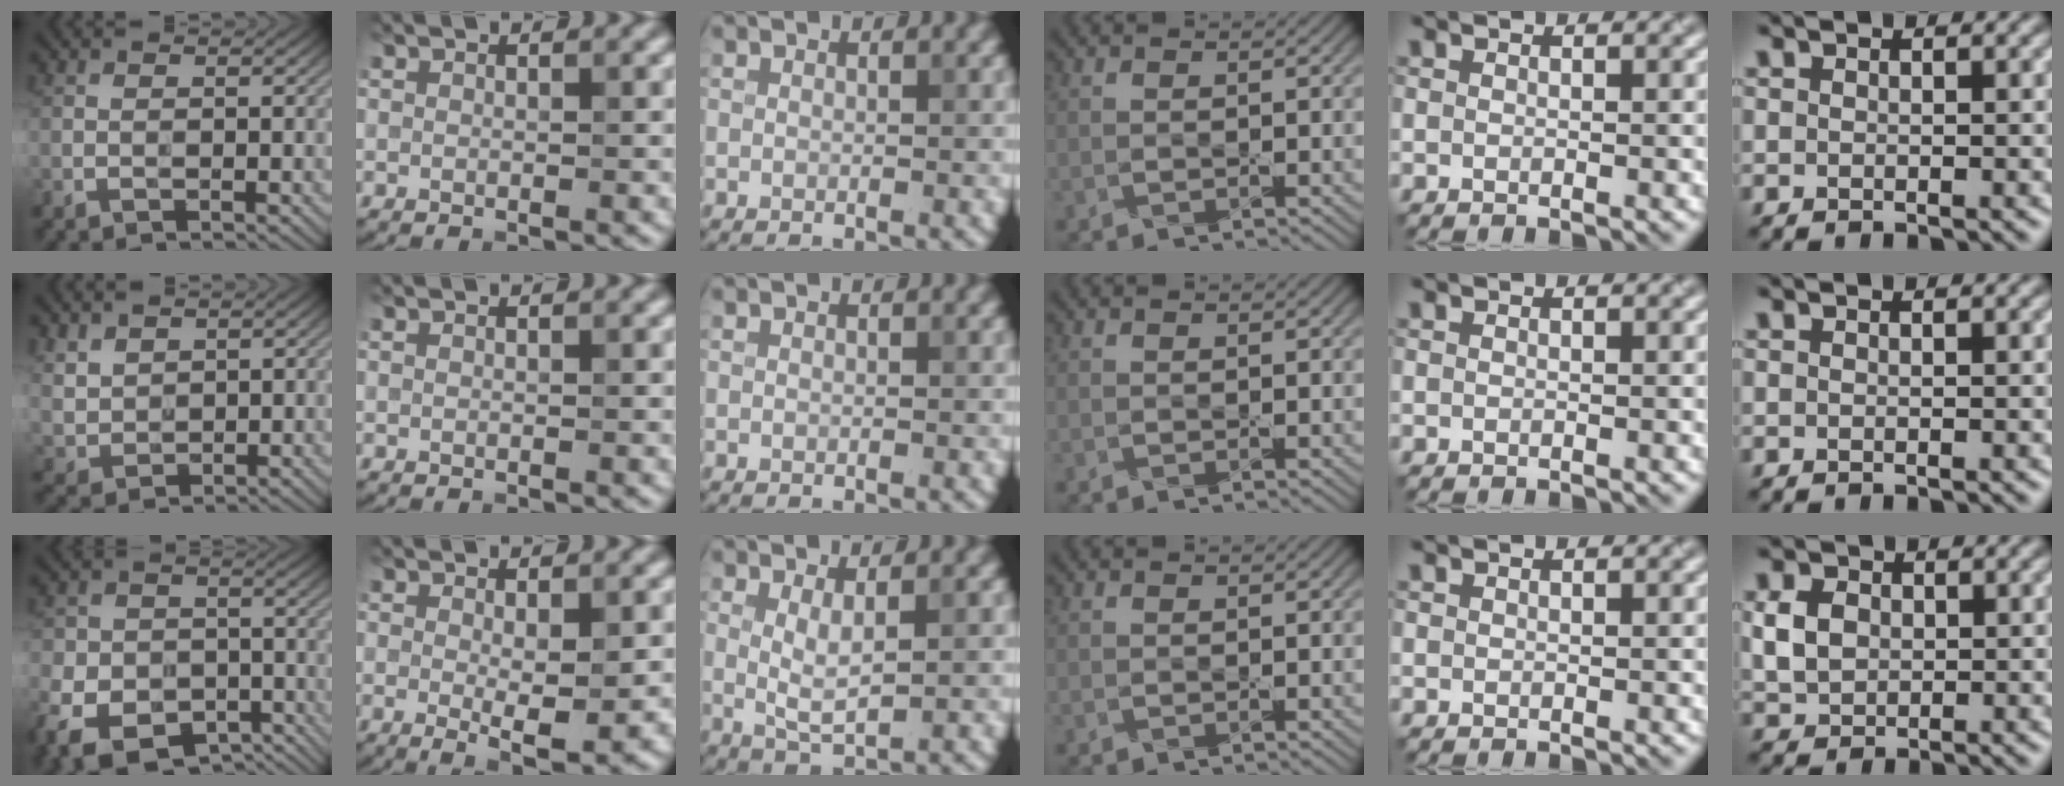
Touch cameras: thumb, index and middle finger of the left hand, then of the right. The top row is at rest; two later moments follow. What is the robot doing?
{"motion": "wipe", "object": "plastic plate"}